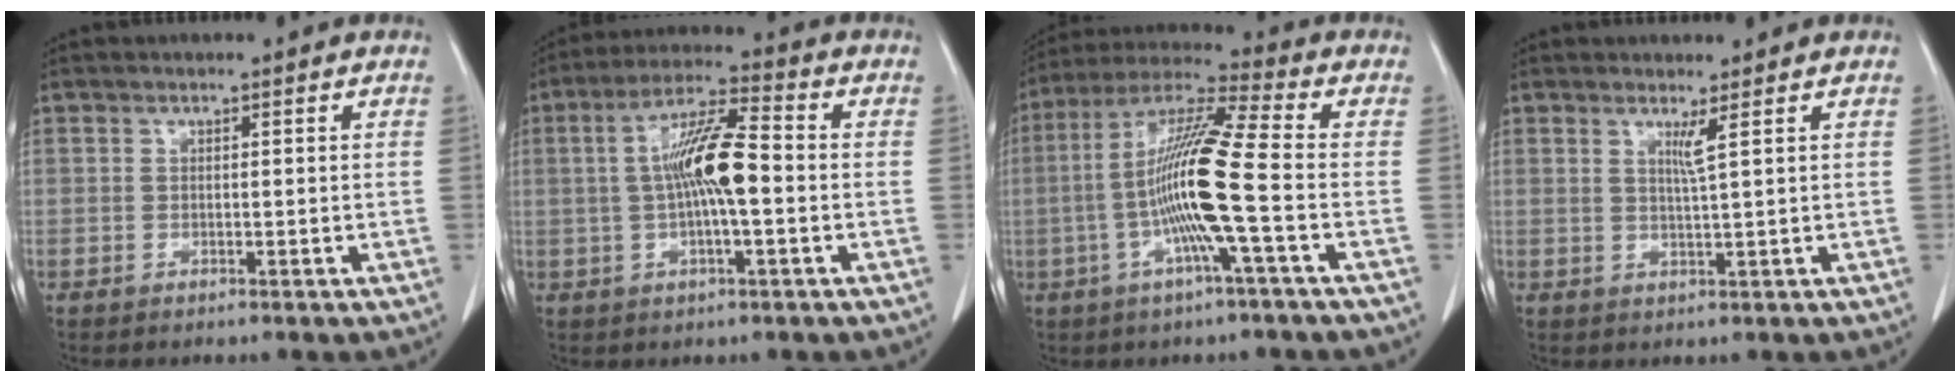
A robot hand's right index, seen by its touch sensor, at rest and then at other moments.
{"total": 9.9, "force": [-0.2, 1.6, 9.7], "torque": [-0.184, 0.016, -0.010]}
{"total": 14.0, "force": [-2.6, -0.5, 13.7], "torque": [-0.266, 0.004, -0.060]}
{"total": 1.9, "force": [1.0, -0.7, 1.5], "torque": [-0.032, -0.013, 0.022]}